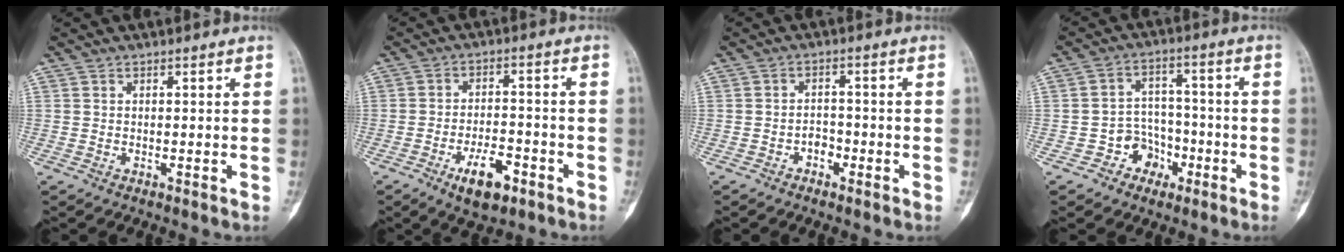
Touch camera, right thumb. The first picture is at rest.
{"total": 8.1, "force": [-4.4, 3.6, 5.8], "torque": [-0.085, 0.024, -0.067]}
{"total": 2.7, "force": [-1.5, 1.9, 1.3], "torque": [-0.003, 0.014, -0.026]}
{"total": 6.8, "force": [-3.3, 5.8, 1.7], "torque": [0.021, 0.041, -0.052]}